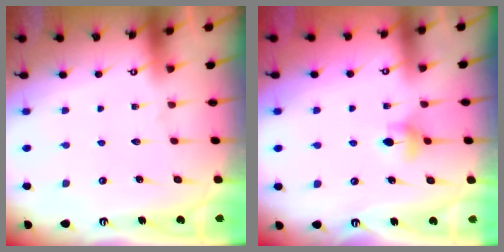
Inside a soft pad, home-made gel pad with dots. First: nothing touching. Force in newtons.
{"total": 5.3, "press": 5.2, "slide": 0.8}